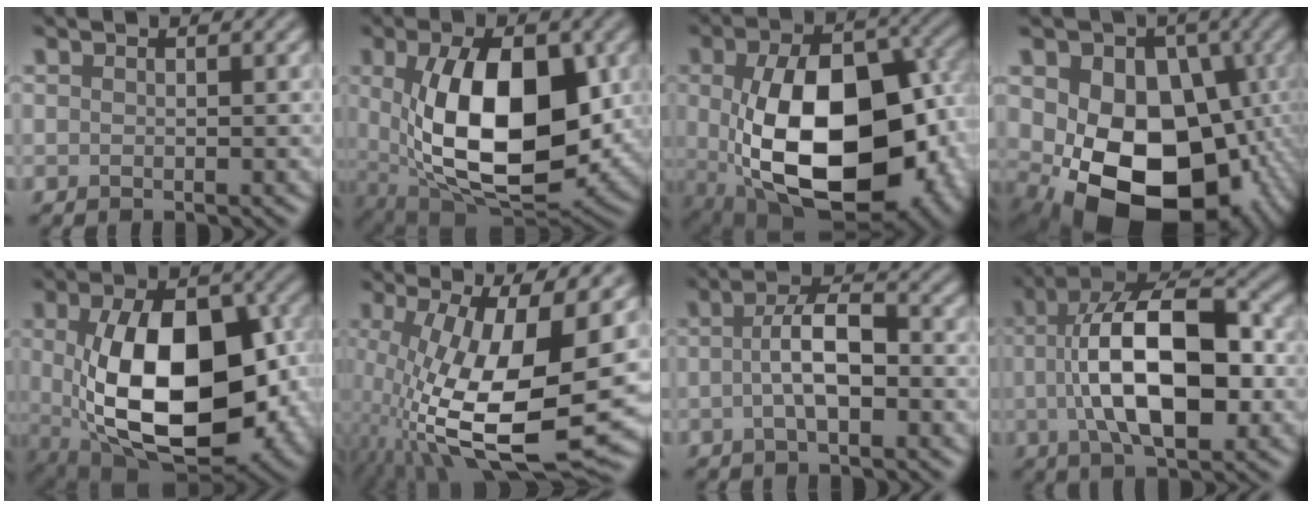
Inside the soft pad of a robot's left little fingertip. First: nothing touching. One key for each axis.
{"total": 13.6, "fx": 0.3, "fy": 7.2, "fz": 11.5, "tx": -0.188, "ty": -0.019, "tz": 0.019}
{"total": 16.5, "fx": -2.0, "fy": 10.0, "fz": 12.9, "tx": -0.211, "ty": -0.034, "tz": -0.011}
{"total": 15.5, "fx": -2.3, "fy": 11.1, "fz": 10.6, "tx": -0.132, "ty": -0.017, "tz": -0.027}
{"total": 14.9, "fx": -1.2, "fy": 8.6, "fz": 12.1, "tx": -0.204, "ty": -0.027, "tz": -0.001}
{"total": 14.5, "fx": -2.3, "fy": 5.0, "fz": 13.5, "tx": -0.244, "ty": -0.015, "tz": -0.037}
{"total": 4.2, "fx": -0.8, "fy": 1.5, "fz": 3.9, "tx": -0.072, "ty": 0.010, "tz": -0.020}
{"total": 11.0, "fx": -0.5, "fy": 5.1, "fz": 9.8, "tx": -0.170, "ty": 0.012, "tz": -0.010}